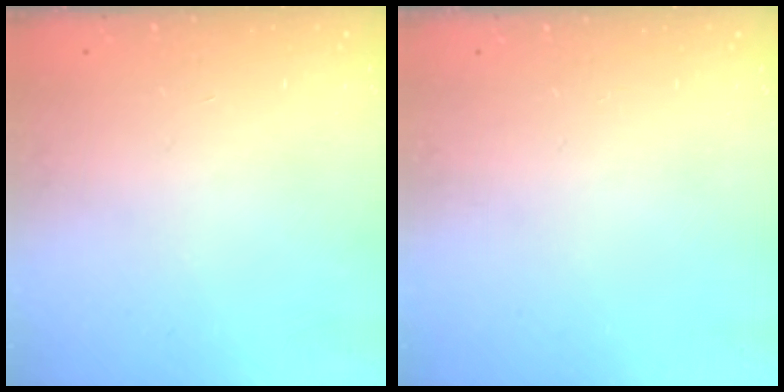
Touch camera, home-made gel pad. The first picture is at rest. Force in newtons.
{"total": 0.0}